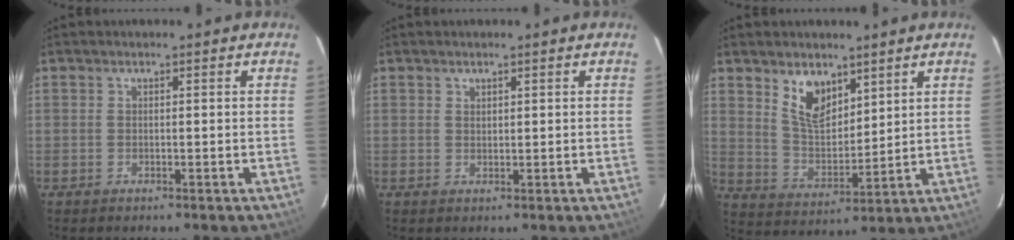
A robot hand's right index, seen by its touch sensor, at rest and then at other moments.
{"total": 0.8, "force": [0.6, 0.5, 0.2], "torque": [-0.002, 0.001, 0.012]}
{"total": 8.7, "force": [5.3, 4.6, 5.2], "torque": [-0.089, 0.003, 0.110]}